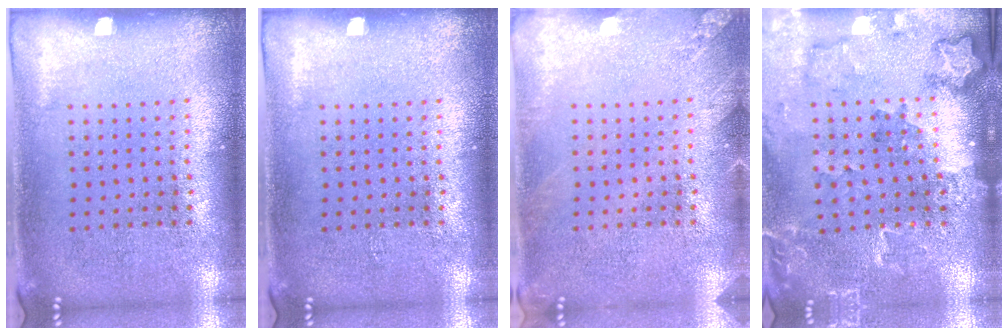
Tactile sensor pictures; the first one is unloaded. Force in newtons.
{"total": 0.0}
{"total": 1.6, "press": 1.6, "slide": 0.2}
{"total": 1.8, "press": 1.8, "slide": 0.0}